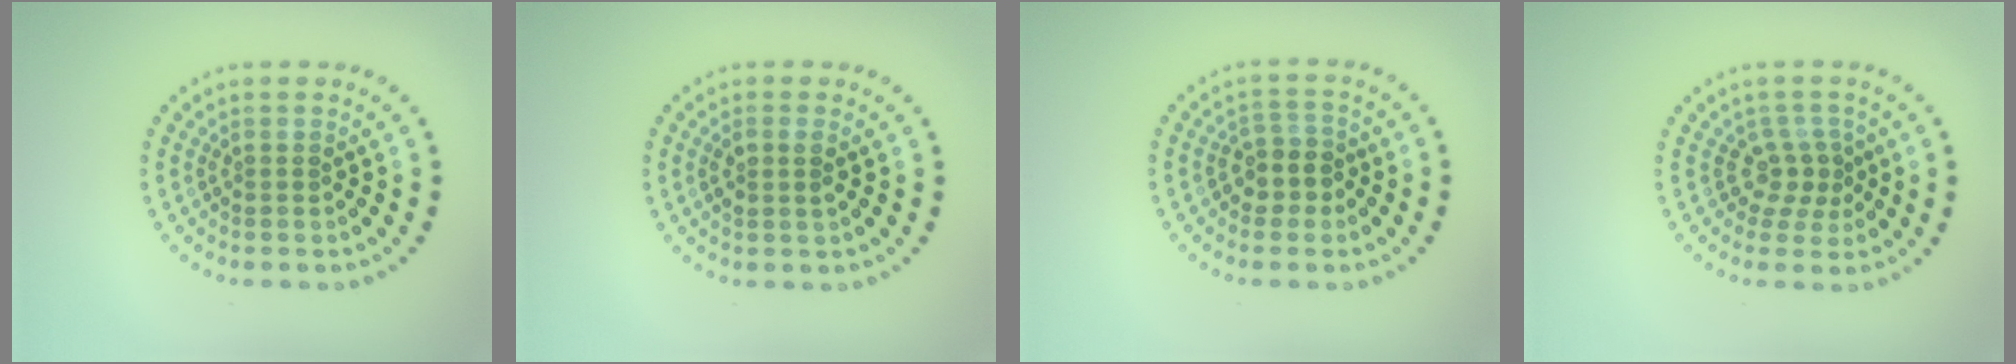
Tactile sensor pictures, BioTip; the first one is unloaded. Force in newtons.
{"total": 1.4, "press": 1.3, "slide": 0.5}
{"total": 2.6, "press": 2.2, "slide": 1.3}
{"total": 2.6, "press": 1.8, "slide": 1.9}